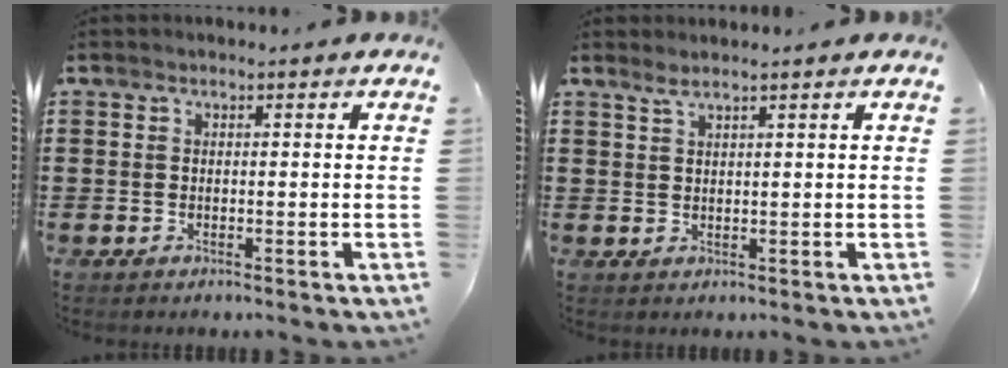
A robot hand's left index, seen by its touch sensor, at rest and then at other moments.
{"total": 1.4, "force": [1.1, -0.2, 0.9], "torque": [-0.018, 0.001, 0.020]}